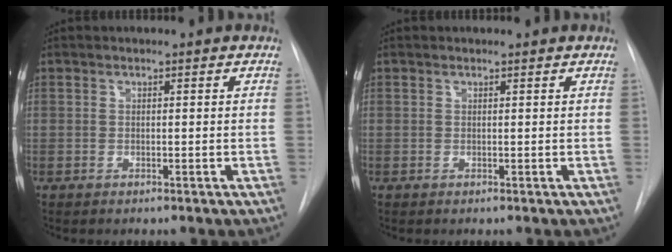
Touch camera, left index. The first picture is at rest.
{"total": 0.0}